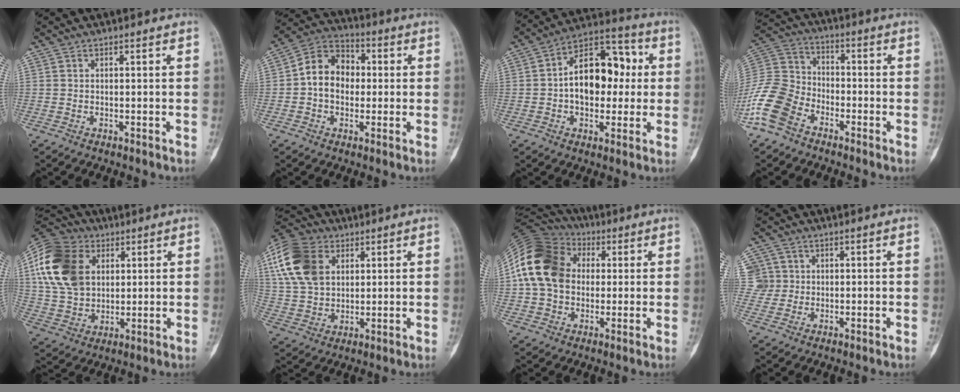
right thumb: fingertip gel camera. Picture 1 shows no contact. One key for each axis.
{"total": 10.6, "fx": 0.0, "fy": 8.3, "fz": 6.7, "tx": -0.084, "ty": 0.031, "tz": -0.012}
{"total": 15.8, "fx": 0.7, "fy": 10.1, "fz": 12.1, "tx": -0.143, "ty": 0.036, "tz": 0.001}
{"total": 12.6, "fx": -7.2, "fy": 8.4, "fz": 6.0, "tx": -0.118, "ty": 0.044, "tz": -0.155}
{"total": 19.7, "fx": 5.4, "fy": 14.4, "fz": 12.3, "tx": -0.236, "ty": 0.002, "tz": 0.100}
{"total": 16.2, "fx": 5.6, "fy": 11.4, "fz": 10.0, "tx": -0.193, "ty": -0.001, "tz": 0.102}
{"total": 17.9, "fx": 2.0, "fy": 14.0, "fz": 11.0, "tx": -0.202, "ty": 0.030, "tz": 0.028}
{"total": 3.4, "fx": 0.6, "fy": 3.3, "fz": -0.1, "tx": 0.025, "ty": 0.006, "tz": 0.010}